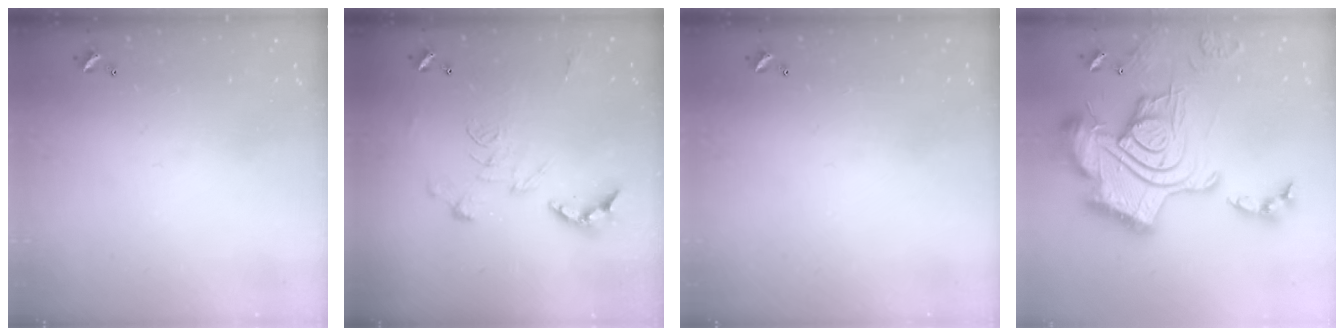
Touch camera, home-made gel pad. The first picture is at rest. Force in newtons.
{"total": 2.6, "press": 2.1, "slide": 1.5}
{"total": 0.0}
{"total": 3.8, "press": 3.1, "slide": 2.2}